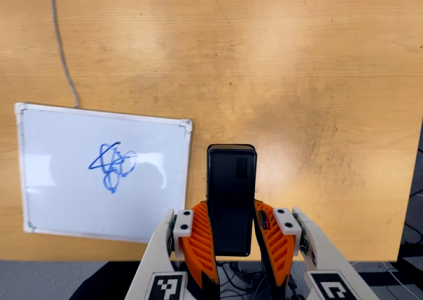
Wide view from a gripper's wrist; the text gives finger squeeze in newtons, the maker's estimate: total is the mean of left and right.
{"total": 6.1, "left": 3.8, "right": 8.3}